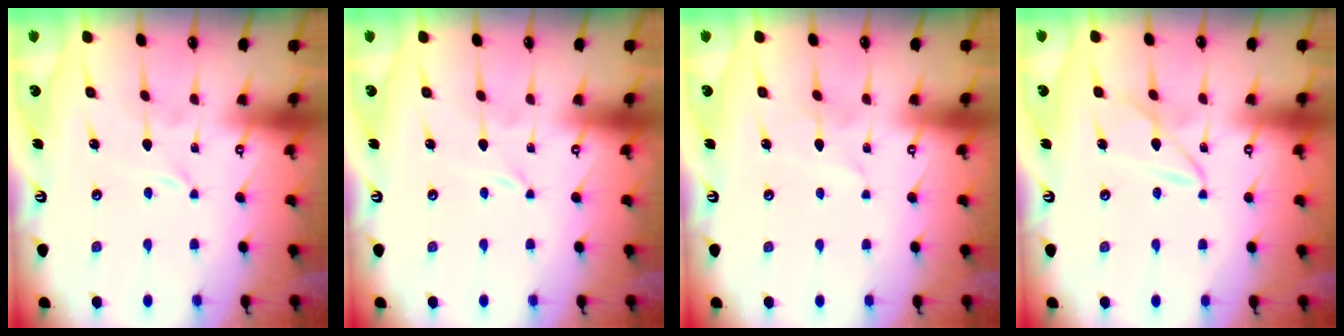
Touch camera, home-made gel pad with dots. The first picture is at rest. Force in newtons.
{"total": 0.0}
{"total": 2.8, "press": 2.8, "slide": 0.3}
{"total": 5.3, "press": 5.3, "slide": 0.4}